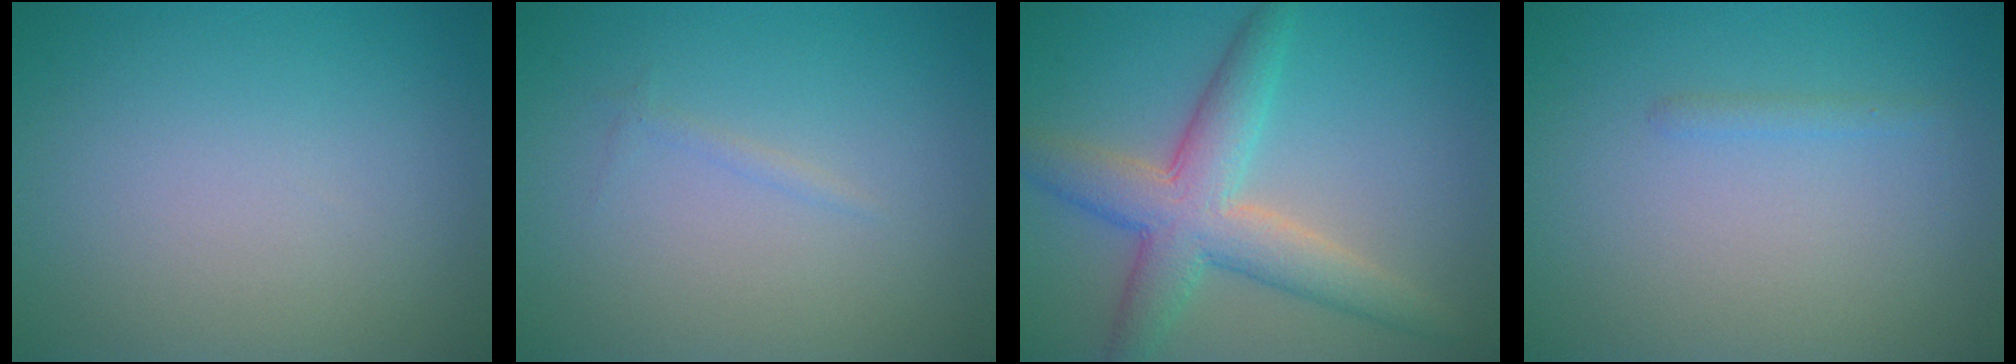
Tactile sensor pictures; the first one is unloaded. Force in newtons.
{"total": 0.5, "press": 0.5, "slide": 0.0}
{"total": 6.2, "press": 6.1, "slide": 0.4}
{"total": 0.7, "press": 0.7, "slide": 0.0}